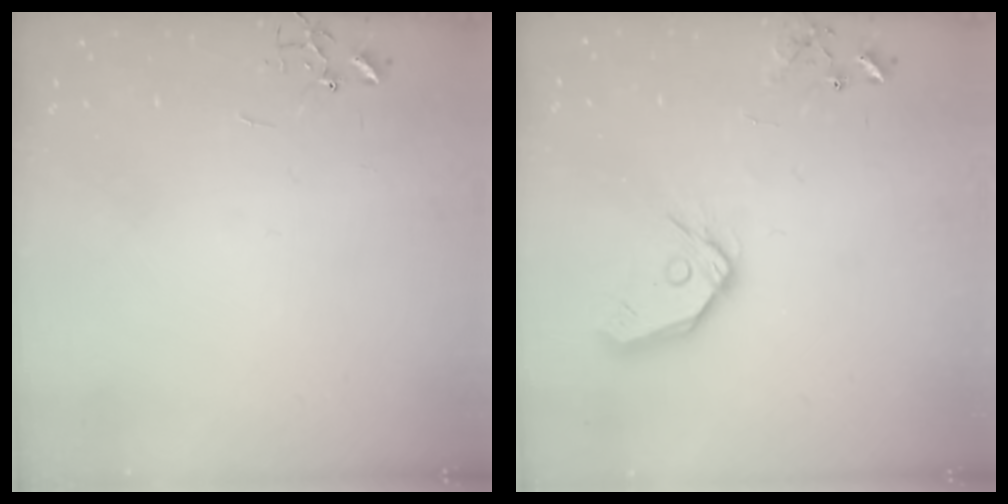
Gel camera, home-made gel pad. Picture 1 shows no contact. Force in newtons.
{"total": 13.4, "press": 13.2, "slide": 1.8}